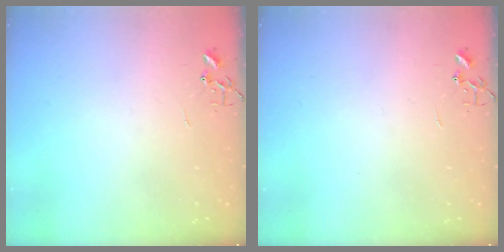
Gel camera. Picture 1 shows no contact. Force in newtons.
{"total": 0.0}